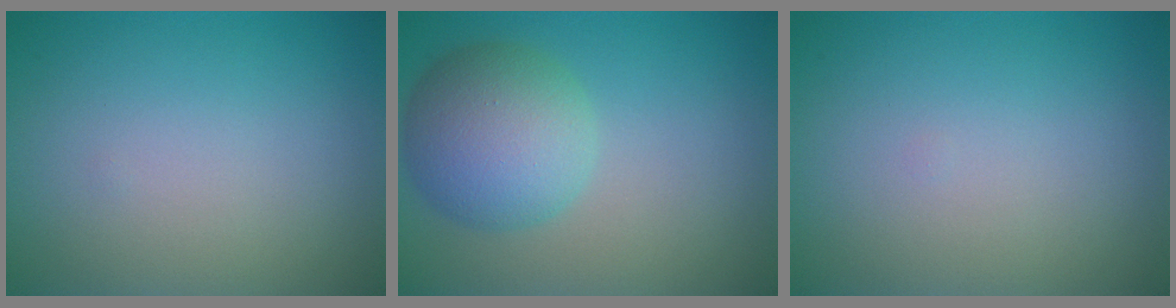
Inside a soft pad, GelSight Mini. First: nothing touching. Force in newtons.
{"total": 6.3, "press": 6.3, "slide": 0.1}
{"total": 0.0}